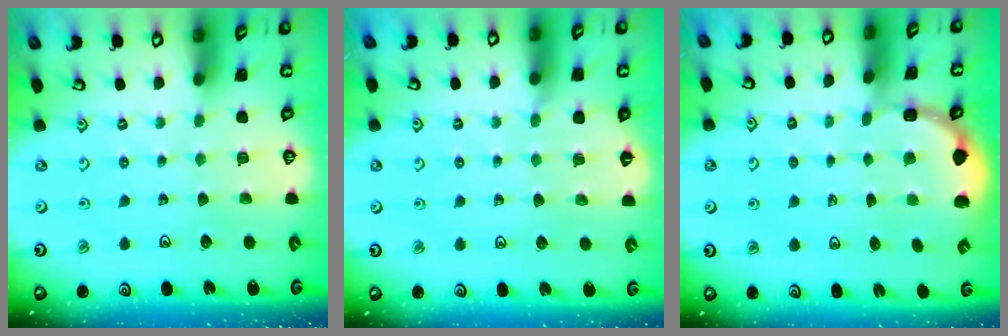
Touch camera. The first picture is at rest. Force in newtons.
{"total": 3.7, "press": 3.6, "slide": 0.5}
{"total": 1.8, "press": 1.7, "slide": 0.7}